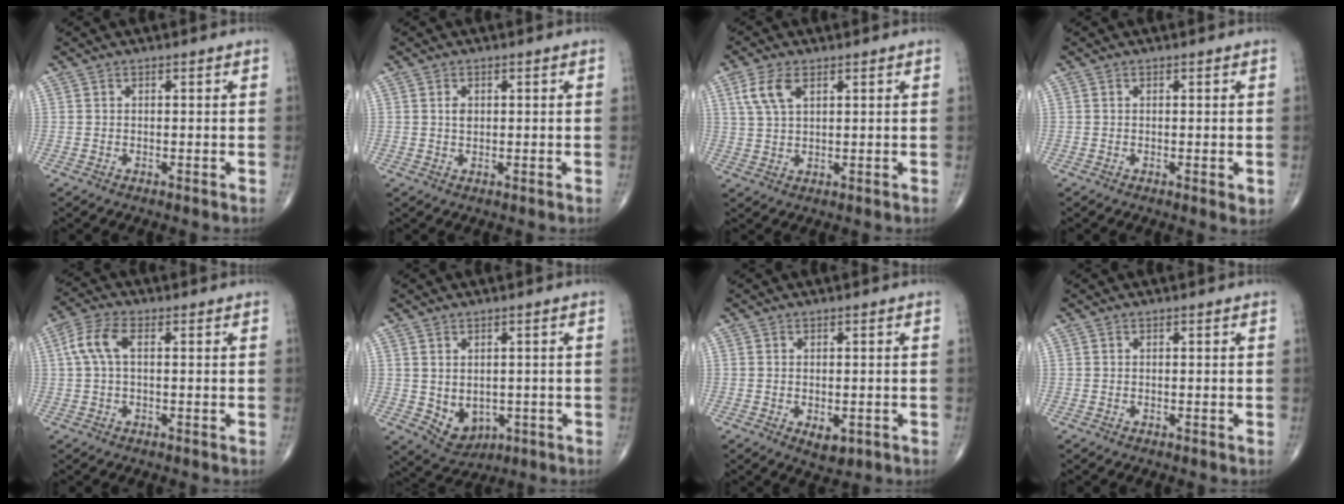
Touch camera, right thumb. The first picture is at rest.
{"total": 1.7, "force": [0.4, 1.2, 1.1], "torque": [-0.015, -0.001, 0.007]}
{"total": 5.8, "force": [2.5, 2.9, 4.4], "torque": [-0.096, 0.001, 0.056]}
{"total": 1.9, "force": [-0.3, 0.6, 1.8], "torque": [-0.025, -0.007, -0.003]}
{"total": 6.1, "force": [1.1, 2.8, 5.4], "torque": [-0.131, 0.018, 0.018]}
{"total": 6.2, "force": [-0.8, 4.7, 3.9], "torque": [-0.037, -0.005, 0.008]}
{"total": 3.2, "force": [-1.0, 1.8, 2.5], "torque": [-0.030, -0.003, -0.006]}
{"total": 0.0}